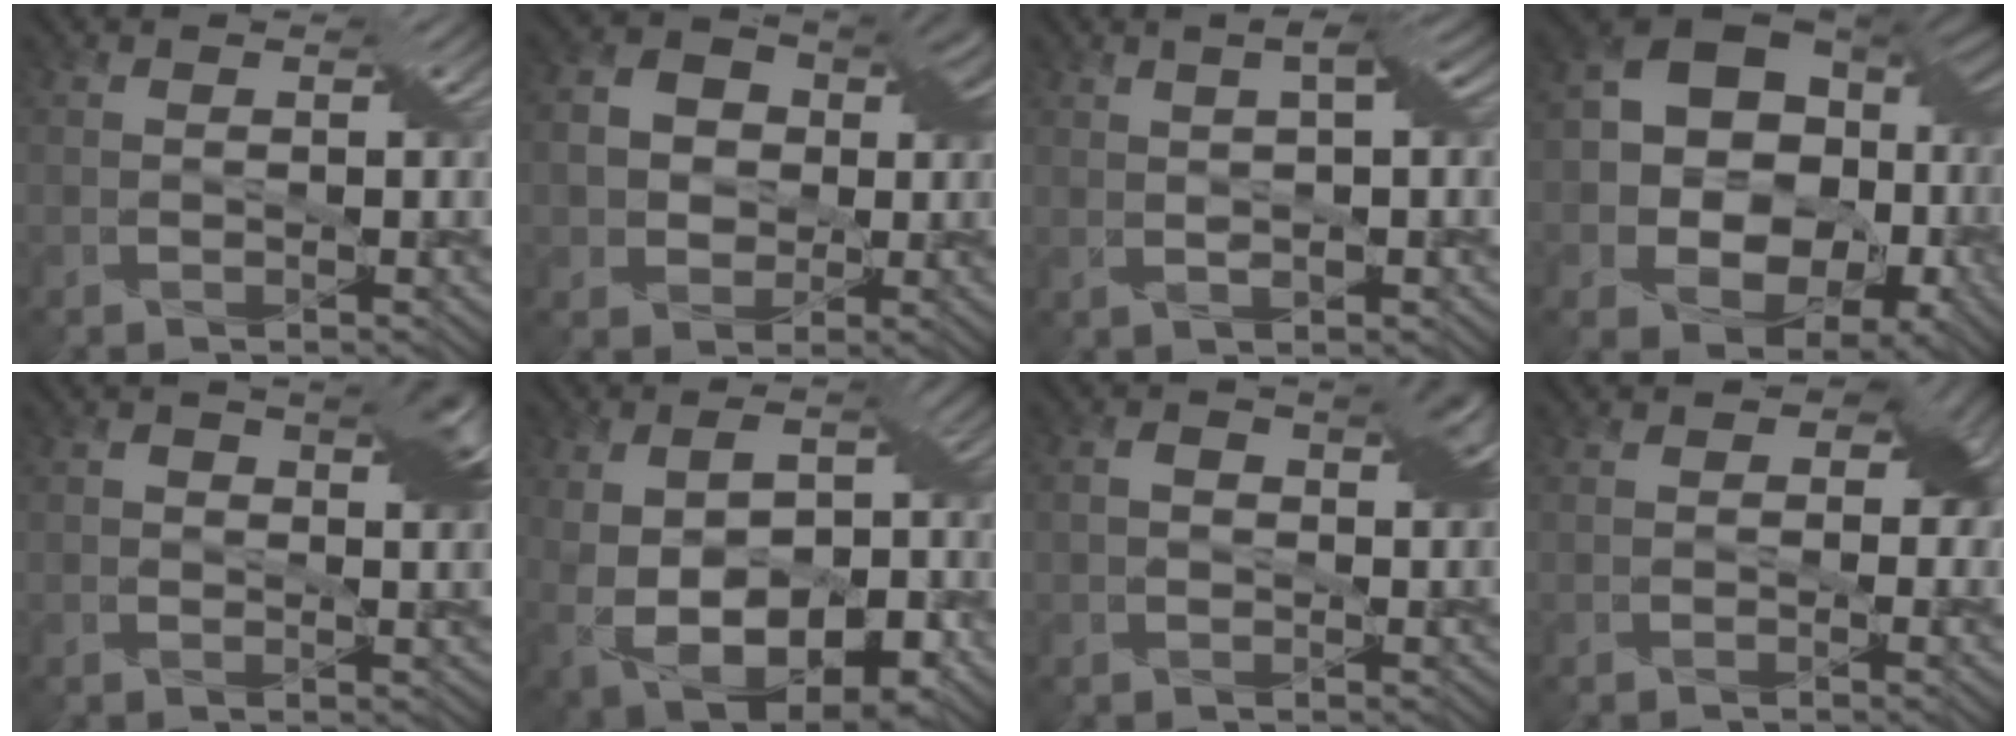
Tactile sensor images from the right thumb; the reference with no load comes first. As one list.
[{"total": 8.8, "force": [0.7, 7.6, 4.5], "torque": [-0.097, 0.010, 0.002]}, {"total": 4.1, "force": [1.0, 0.8, 3.9], "torque": [-0.072, 0.010, 0.017]}, {"total": 16.5, "force": [-0.8, 12.7, 10.5], "torque": [-0.166, -0.007, -0.005]}, {"total": 4.5, "force": [1.4, 2.4, 3.6], "torque": [-0.050, 0.002, 0.019]}, {"total": 15.2, "force": [-3.3, 9.0, 11.8], "torque": [-0.230, -0.028, -0.040]}, {"total": 4.0, "force": [0.5, 2.5, 3.1], "torque": [-0.051, 0.003, 0.003]}, {"total": 3.7, "force": [0.6, 2.9, 2.2], "torque": [-0.015, -0.002, 0.001]}]